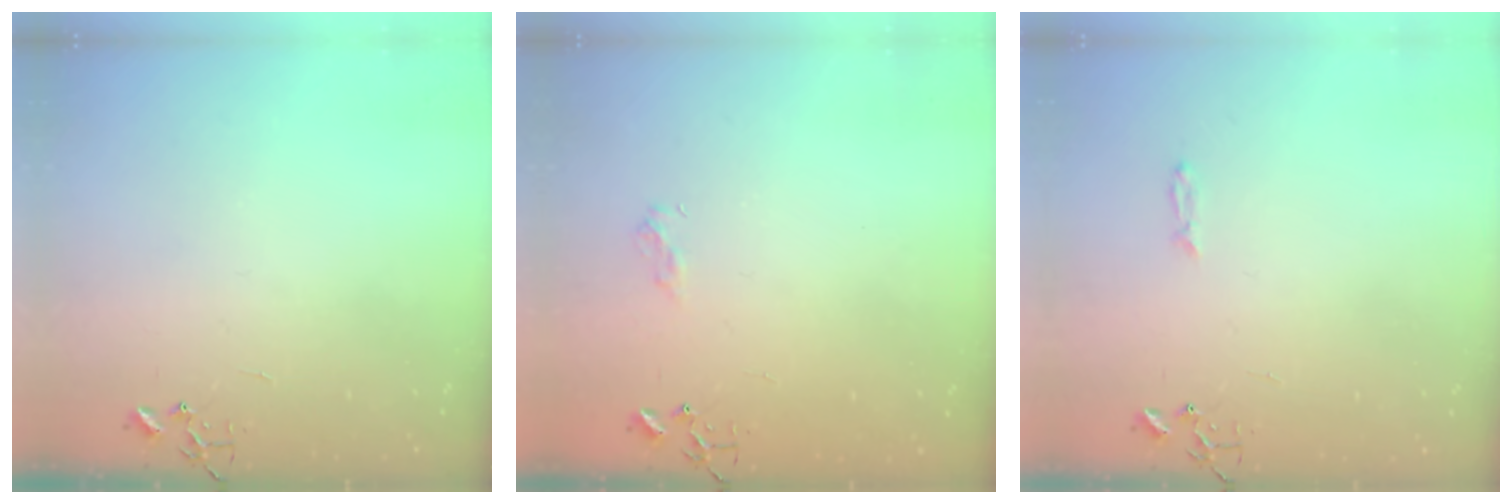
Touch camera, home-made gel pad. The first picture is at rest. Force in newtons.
{"total": 7.1, "press": 7.1, "slide": 0.8}
{"total": 3.4, "press": 3.4, "slide": 0.4}